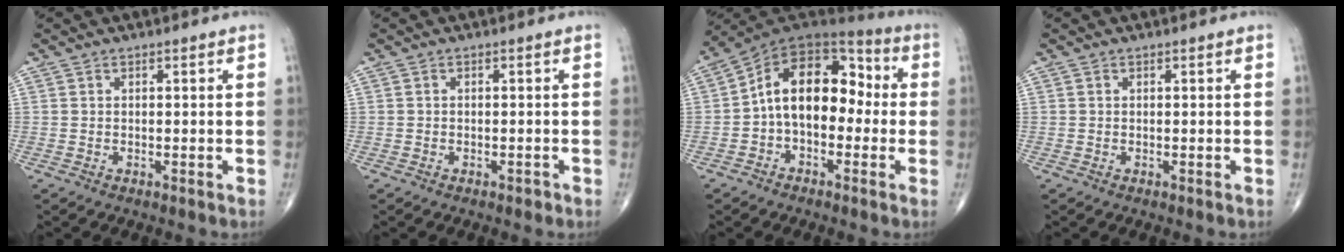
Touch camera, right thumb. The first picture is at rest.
{"total": 0.9, "force": [-0.6, 0.6, 0.4], "torque": [-0.003, 0.001, -0.010]}
{"total": 15.3, "force": [-0.8, 9.8, 11.8], "torque": [-0.158, 0.054, -0.027]}
{"total": 0.0}